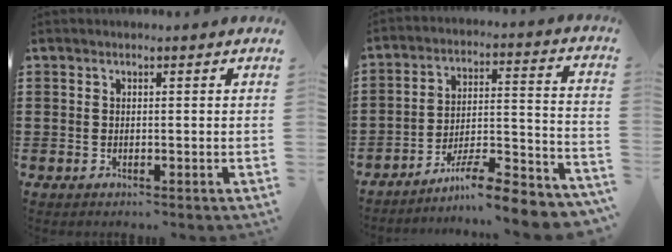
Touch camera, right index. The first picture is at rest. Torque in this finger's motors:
{"motor_torque": [1.11, 1.03, 0.32, 0.16]}